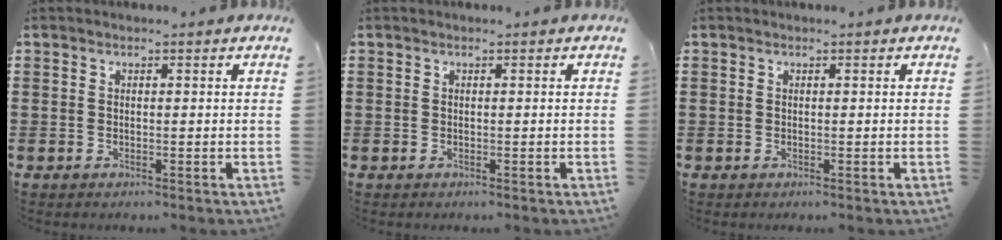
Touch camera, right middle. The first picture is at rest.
{"total": 0.0}
{"total": 0.0}